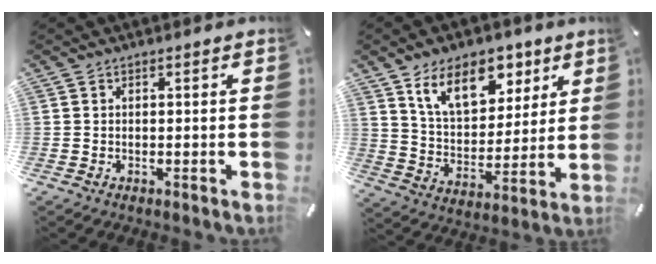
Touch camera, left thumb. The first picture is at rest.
{"total": 14.5, "force": [9.0, 9.0, 6.8], "torque": [-0.116, -0.037, 0.165]}